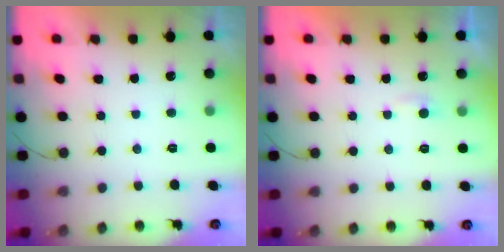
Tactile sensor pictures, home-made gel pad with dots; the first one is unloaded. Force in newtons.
{"total": 2.2, "press": 2.2, "slide": 0.2}